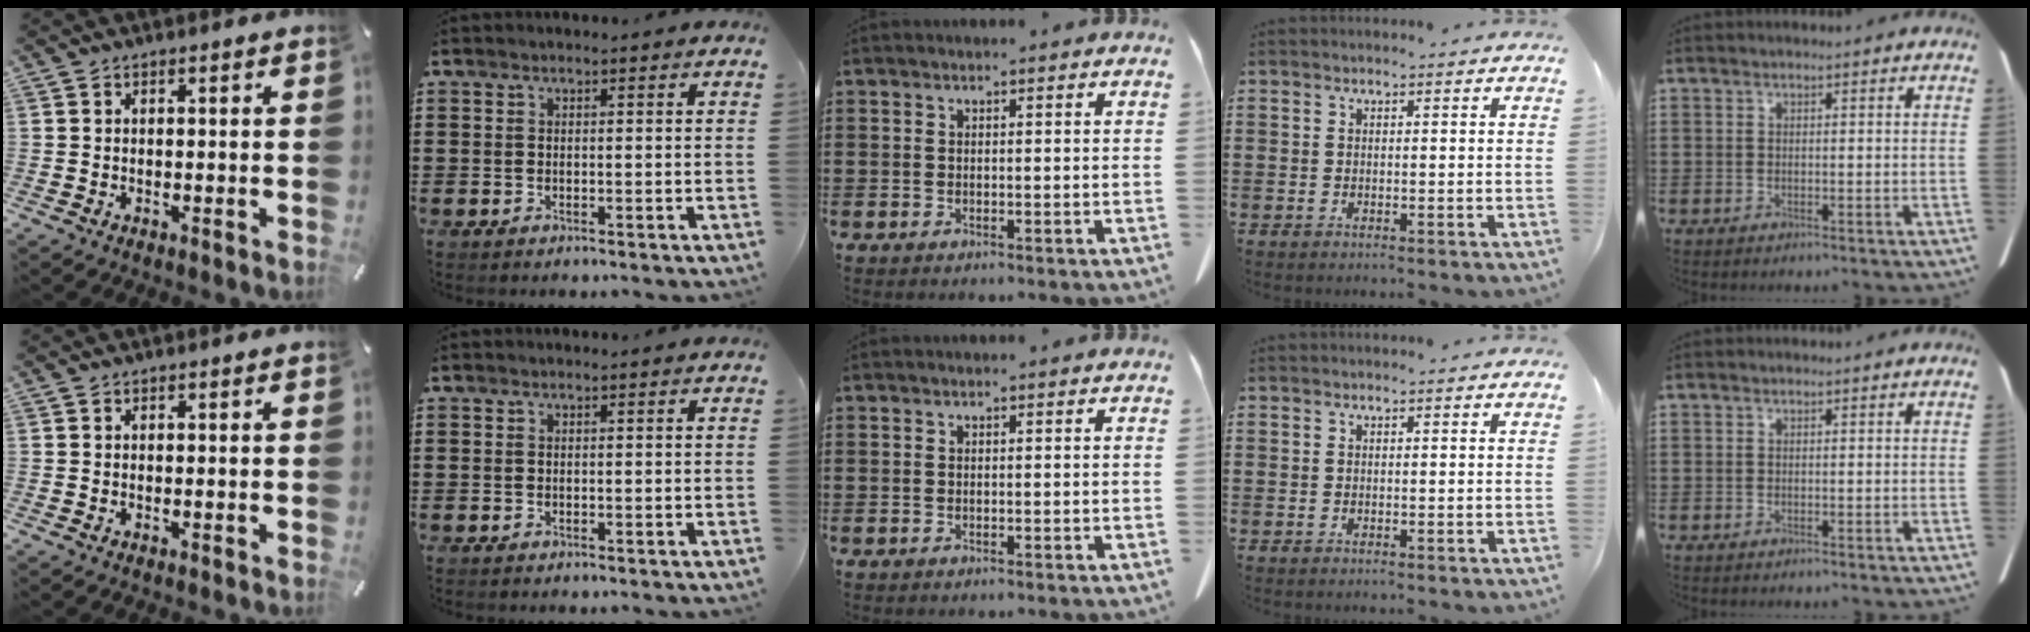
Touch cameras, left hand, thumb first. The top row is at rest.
{}